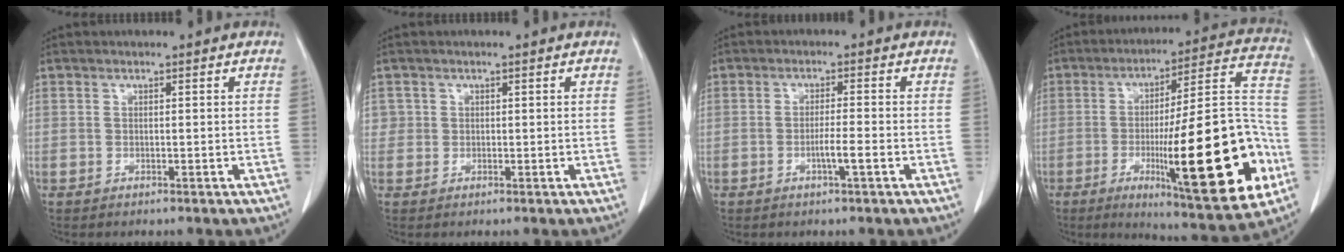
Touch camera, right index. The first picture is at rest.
{"total": 1.5, "force": [0.4, 1.4, 0.0], "torque": [0.016, 0.002, 0.001]}
{"total": 3.1, "force": [-1.1, -0.2, 2.9], "torque": [-0.051, -0.003, -0.021]}
{"total": 26.4, "force": [-7.9, 3.2, 24.9], "torque": [-0.327, -0.005, -0.111]}